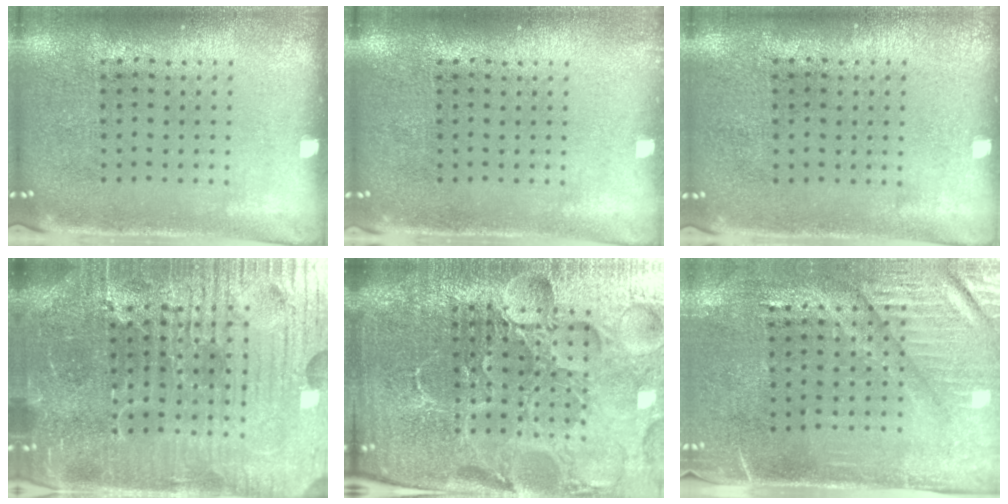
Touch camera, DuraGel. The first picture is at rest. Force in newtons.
{"total": 0.7, "press": 0.7, "slide": 0.1}
{"total": 0.0}
{"total": 6.6, "press": 6.0, "slide": 2.8}
{"total": 6.7, "press": 5.9, "slide": 3.1}
{"total": 3.4, "press": 3.1, "slide": 1.4}